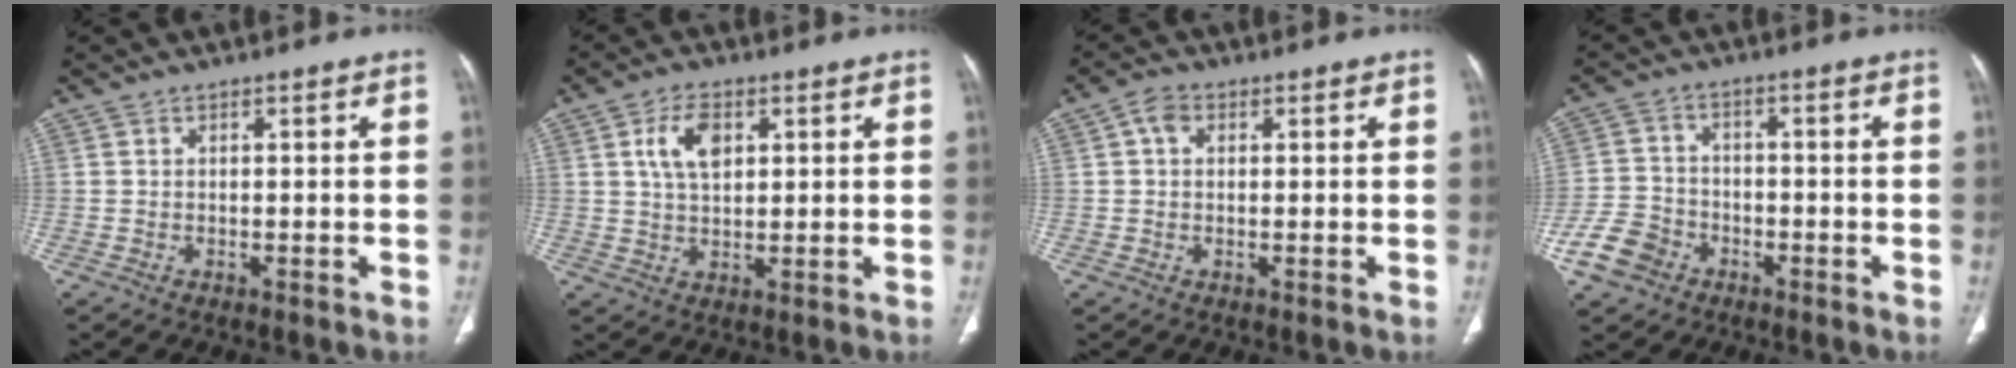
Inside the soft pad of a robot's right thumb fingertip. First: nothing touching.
{"total": 6.7, "force": [2.3, 3.9, 4.9], "torque": [-0.084, -0.003, 0.045]}
{"total": 2.8, "force": [0.7, 2.1, 1.8], "torque": [-0.027, 0.009, 0.012]}
{"total": 7.7, "force": [-4.1, 5.9, 2.8], "torque": [-0.048, 0.023, -0.078]}